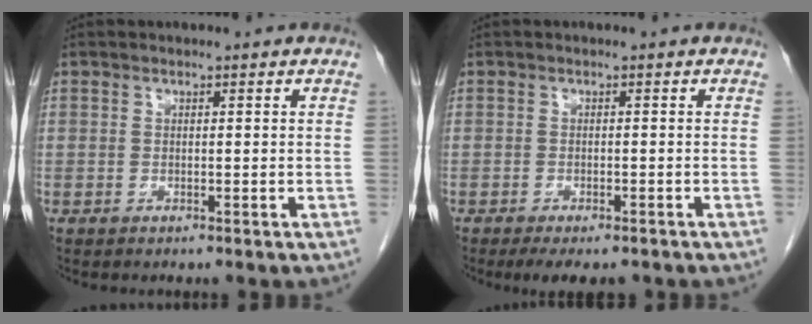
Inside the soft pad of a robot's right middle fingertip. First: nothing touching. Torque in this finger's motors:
{"motor_torque": [0.53, -0.64, 0.04, 0.02]}